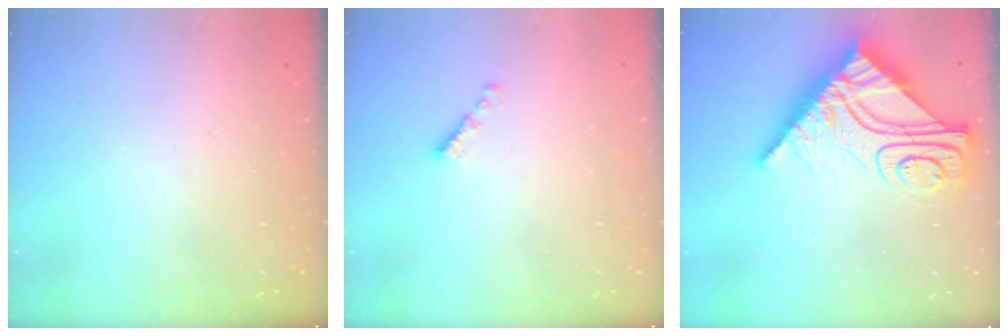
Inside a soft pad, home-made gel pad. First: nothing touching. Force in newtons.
{"total": 2.1, "press": 2.0, "slide": 0.7}
{"total": 18.5, "press": 18.4, "slide": 2.0}